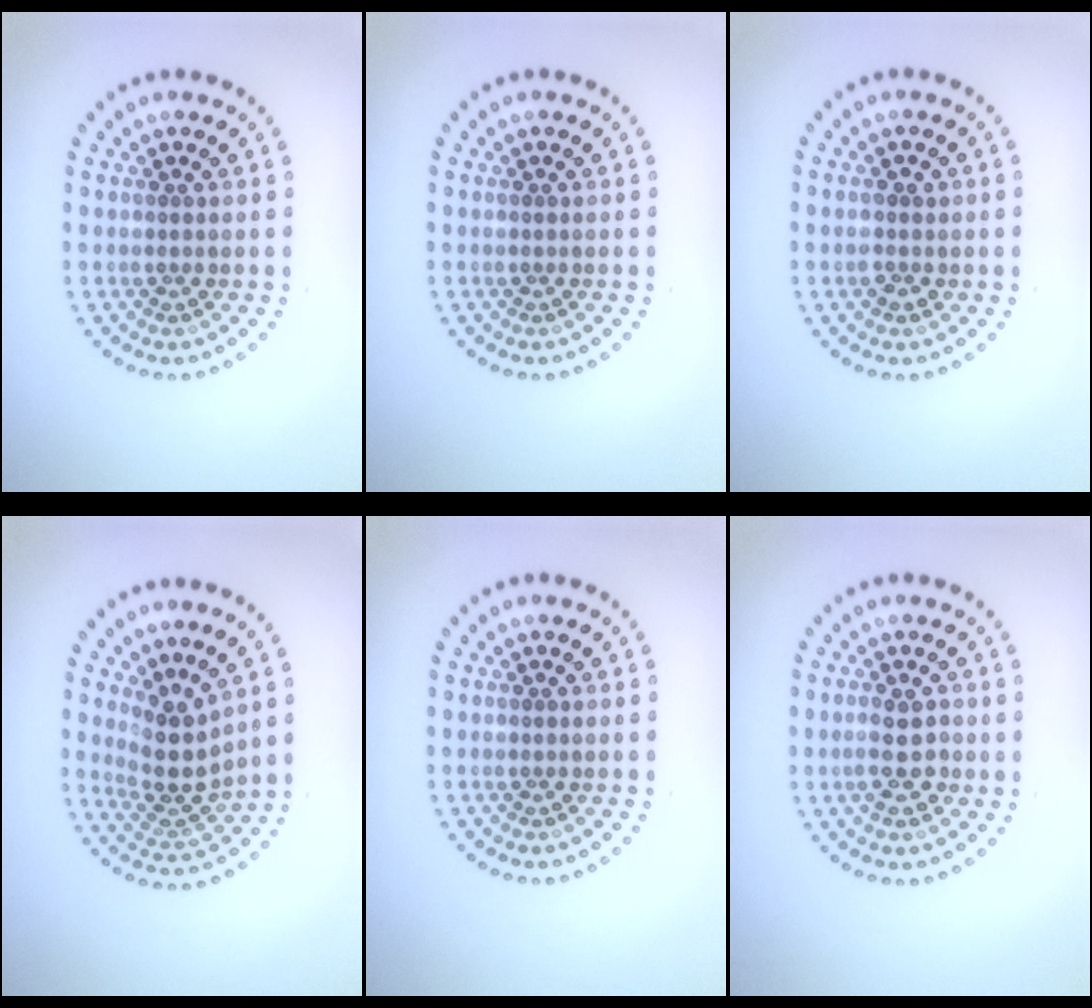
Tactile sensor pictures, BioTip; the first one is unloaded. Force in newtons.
{"total": 0.0}
{"total": 1.5, "press": 1.5, "slide": 0.3}
{"total": 3.5, "press": 2.7, "slide": 2.3}
{"total": 0.0}
{"total": 3.0, "press": 2.9, "slide": 0.4}